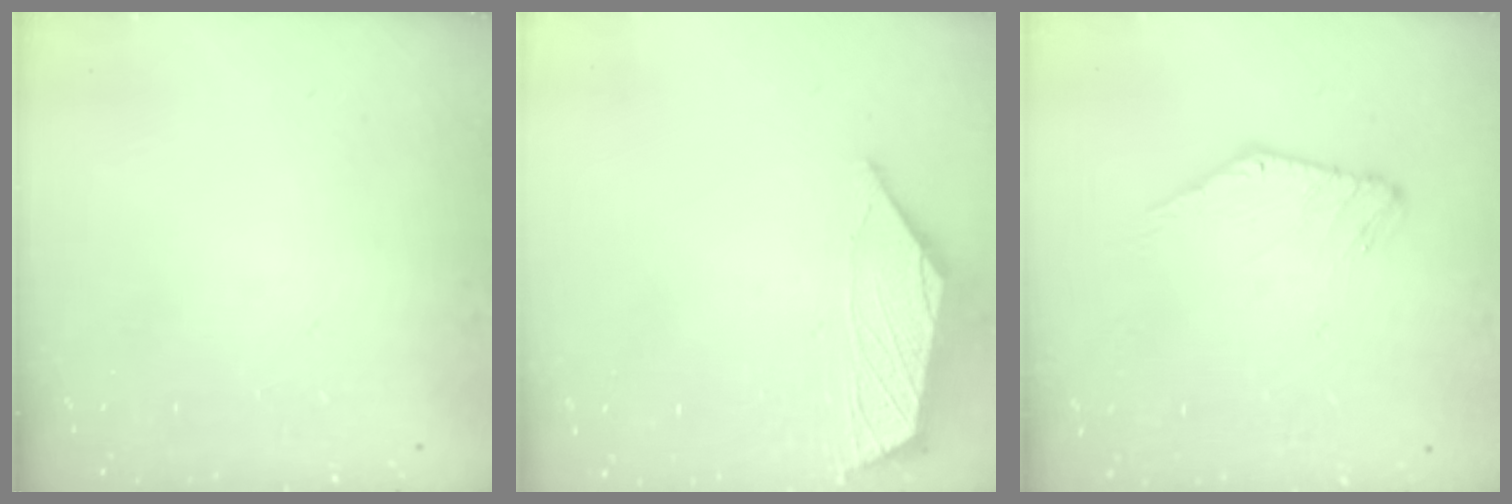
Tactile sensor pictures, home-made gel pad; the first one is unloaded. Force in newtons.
{"total": 2.3, "press": 2.3, "slide": 0.5}
{"total": 1.4, "press": 1.4, "slide": 0.1}